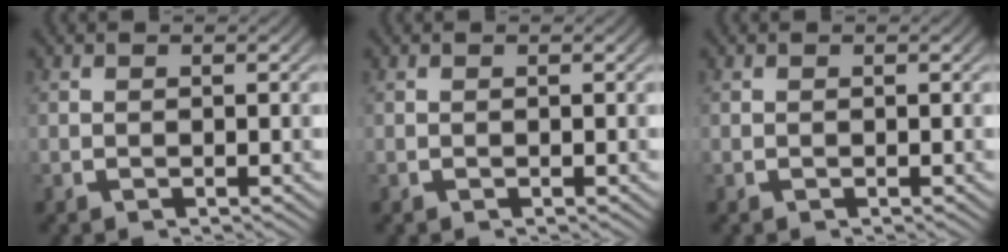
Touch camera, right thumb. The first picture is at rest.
{"total": 0.0}
{"total": 0.0}